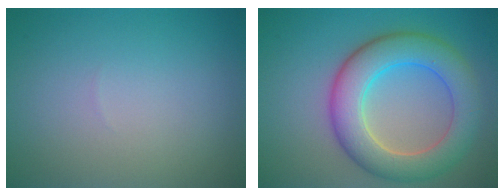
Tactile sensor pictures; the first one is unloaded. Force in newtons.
{"total": 7.6, "press": 7.6, "slide": 0.2}